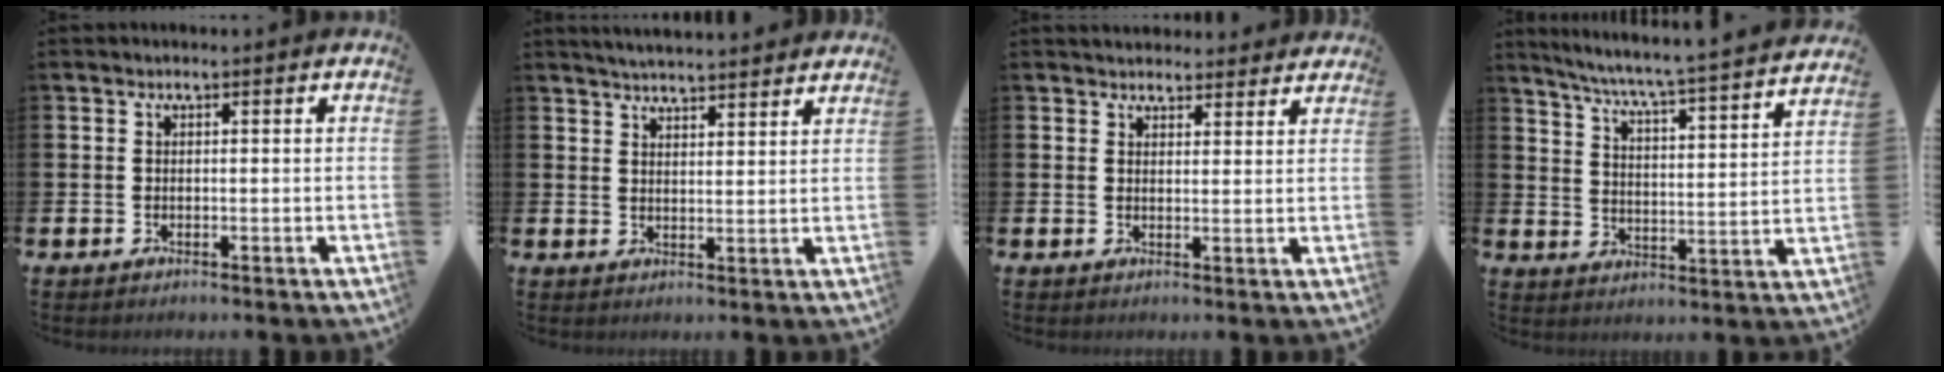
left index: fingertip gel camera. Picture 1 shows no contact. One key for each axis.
{"total": 4.2, "fx": 4.2, "fy": 0.0, "fz": 0.2, "tx": -0.011, "ty": -0.025, "tz": 0.075}
{"total": 3.5, "fx": 3.3, "fy": 1.1, "fz": 0.0, "tx": 0.004, "ty": -0.015, "tz": 0.060}
{"total": 6.0, "fx": 5.5, "fy": -0.3, "fz": 2.4, "tx": -0.072, "ty": -0.051, "tz": 0.087}